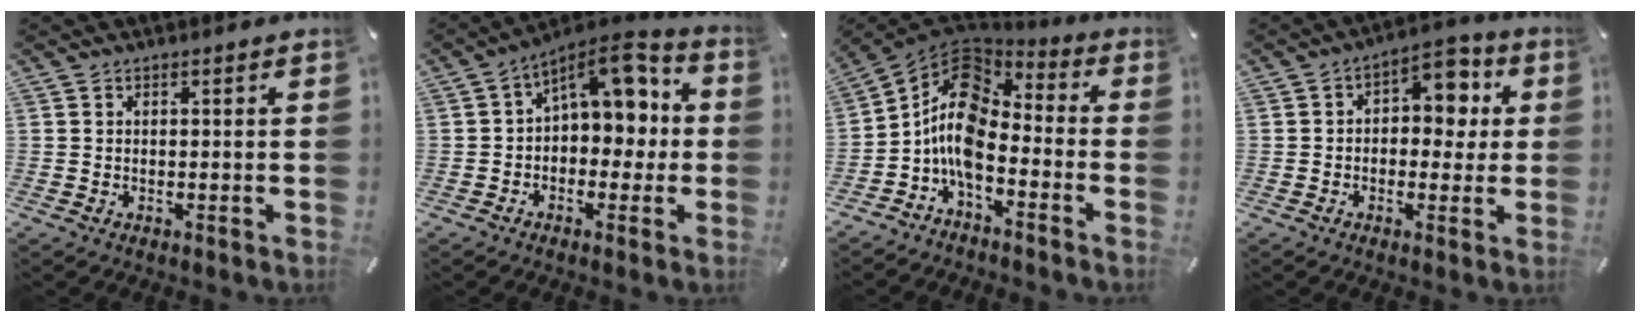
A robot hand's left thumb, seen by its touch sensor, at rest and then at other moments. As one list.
[{"total": 9.1, "force": [4.6, 5.1, 6.0], "torque": [-0.081, -0.047, 0.074]}, {"total": 12.0, "force": [-3.9, 7.7, 8.4], "torque": [-0.176, 0.021, -0.075]}, {"total": 8.4, "force": [1.8, 5.8, 5.8], "torque": [-0.063, -0.015, 0.021]}]